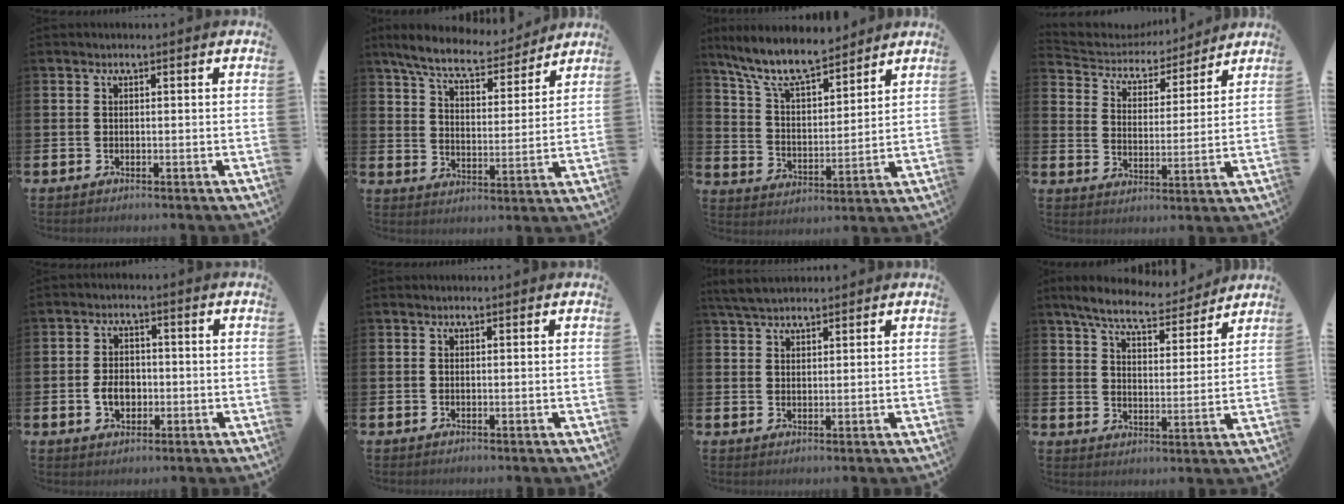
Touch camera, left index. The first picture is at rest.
{"total": 8.3, "force": [7.6, 1.6, 2.9], "torque": [-0.083, -0.044, 0.132]}
{"total": 9.5, "force": [8.4, 2.3, 3.7], "torque": [-0.109, -0.044, 0.152]}
{"total": 4.7, "force": [4.3, 1.9, 0.1], "torque": [-0.039, -0.038, 0.068]}
{"total": 3.8, "force": [-0.7, 2.8, 2.5], "torque": [-0.032, -0.001, -0.020]}
{"total": 0.0}
{"total": 4.1, "force": [3.8, 1.0, 1.3], "torque": [-0.033, -0.008, 0.072]}
{"total": 7.6, "force": [7.1, 1.4, 2.4], "torque": [-0.072, -0.039, 0.124]}